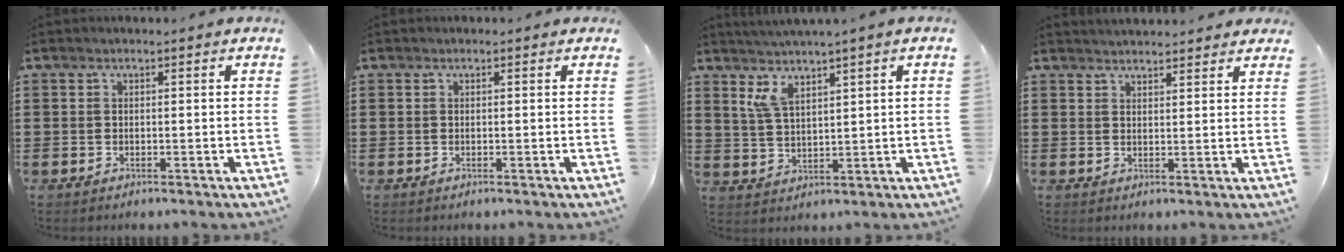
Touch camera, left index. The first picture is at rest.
{"total": 0.0}
{"total": 4.6, "force": [2.8, 0.9, 3.5], "torque": [-0.077, -0.001, 0.051]}
{"total": 2.3, "force": [2.3, 0.2, 0.1], "torque": [-0.006, -0.001, 0.044]}